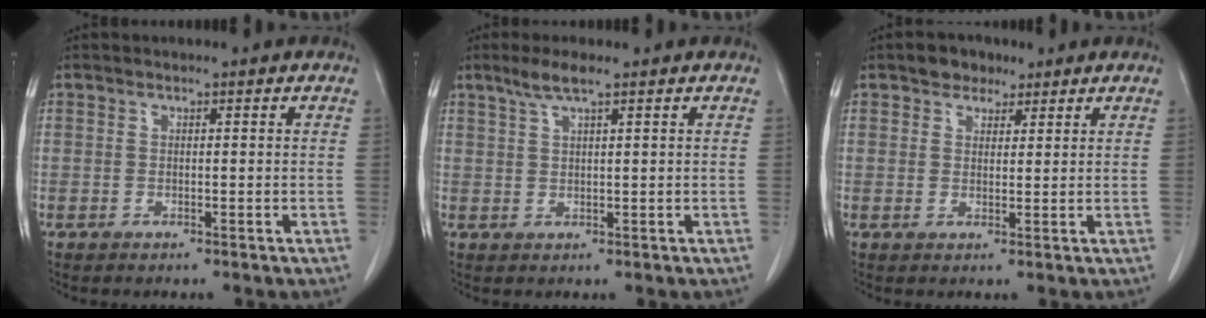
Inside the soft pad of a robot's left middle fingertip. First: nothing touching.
{"total": 3.3, "force": [2.2, 0.0, 2.3], "torque": [-0.058, 0.004, 0.048]}
{"total": 3.3, "force": [2.3, 2.2, 1.0], "torque": [-0.017, 0.007, 0.037]}